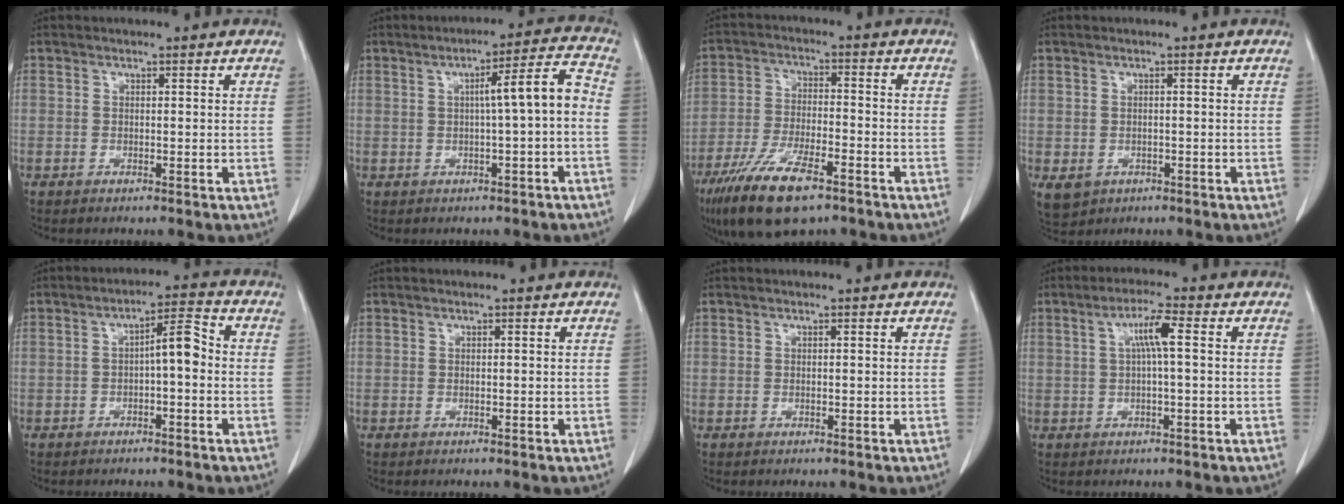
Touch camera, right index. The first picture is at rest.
{"total": 7.5, "force": [-0.4, 0.5, 7.5], "torque": [-0.109, 0.024, -0.005]}
{"total": 13.6, "force": [-8.8, 3.9, 9.6], "torque": [-0.191, -0.021, -0.156]}
{"total": 6.5, "force": [-2.6, 5.4, 2.4], "torque": [-0.060, 0.000, -0.026]}
{"total": 5.7, "force": [-0.5, 1.6, 5.4], "torque": [-0.088, 0.031, -0.008]}
{"total": 0.0}
{"total": 0.0}
{"total": 5.1, "force": [1.0, 0.6, 4.9], "torque": [-0.095, 0.013, 0.020]}